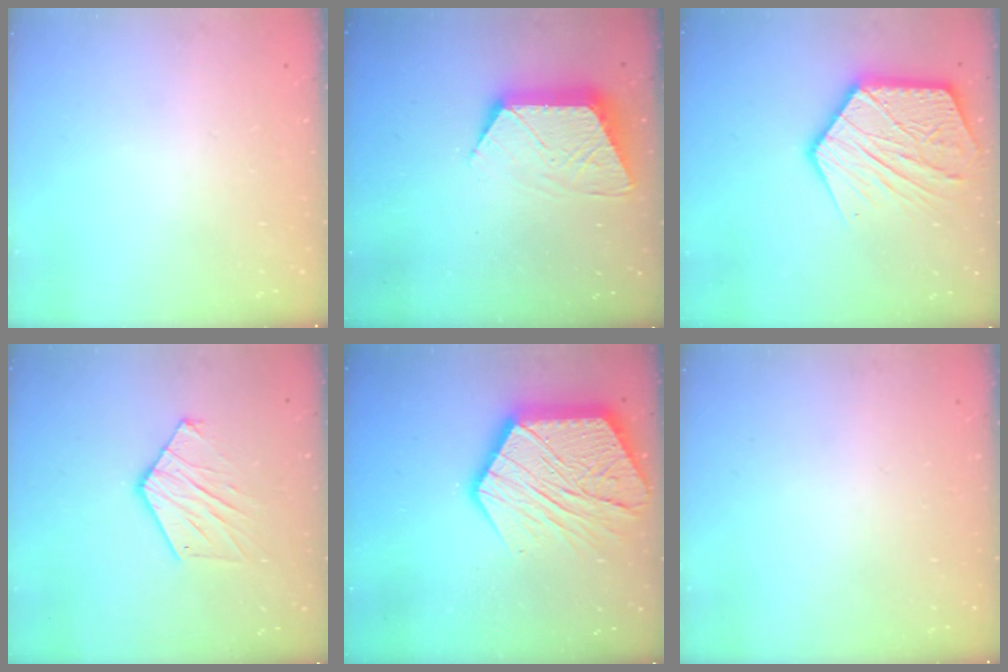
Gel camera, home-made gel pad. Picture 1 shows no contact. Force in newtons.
{"total": 12.2, "press": 12.2, "slide": 0.6}
{"total": 20.0, "press": 19.9, "slide": 1.8}
{"total": 10.9, "press": 10.9, "slide": 0.9}
{"total": 23.5, "press": 23.4, "slide": 2.1}
{"total": 0.0}